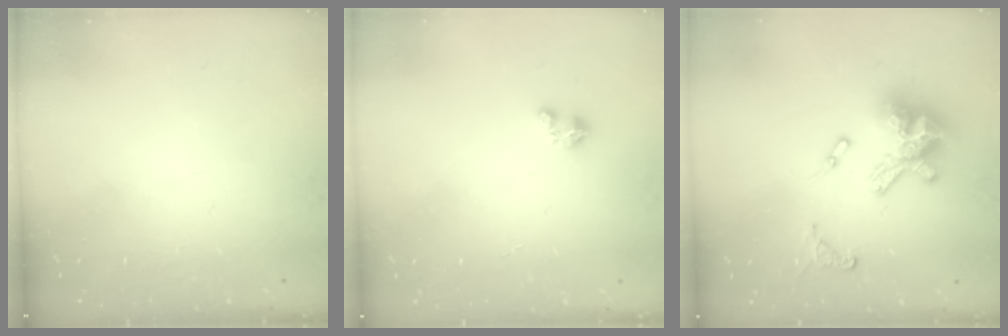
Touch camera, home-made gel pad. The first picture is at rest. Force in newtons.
{"total": 1.5, "press": 1.5, "slide": 0.1}
{"total": 15.9, "press": 15.9, "slide": 1.7}